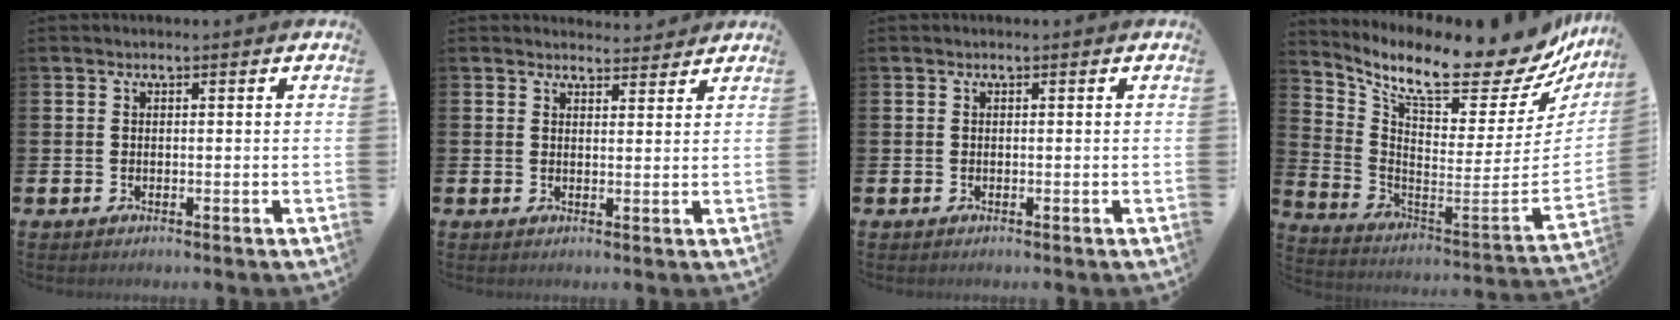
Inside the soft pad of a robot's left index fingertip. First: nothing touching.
{"total": 1.8, "force": [1.7, 0.3, -0.1], "torque": [0.007, -0.009, 0.030]}
{"total": 0.0}
{"total": 11.3, "force": [9.4, 2.8, 5.8], "torque": [-0.105, -0.092, 0.142]}